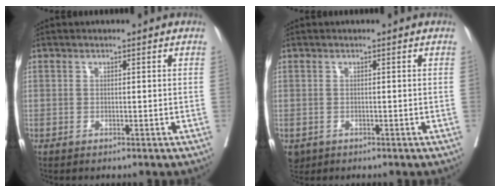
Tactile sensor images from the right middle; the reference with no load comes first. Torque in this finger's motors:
{"motor_torque": [0.12, -0.09, -0.01, 0.01]}